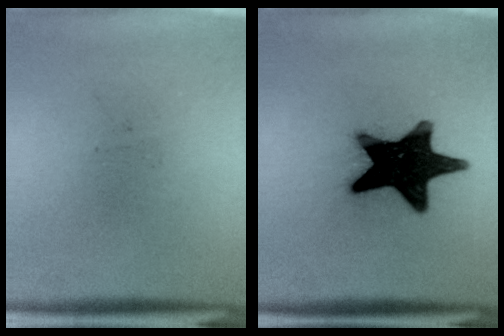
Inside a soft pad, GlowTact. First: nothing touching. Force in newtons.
{"total": 19.1}